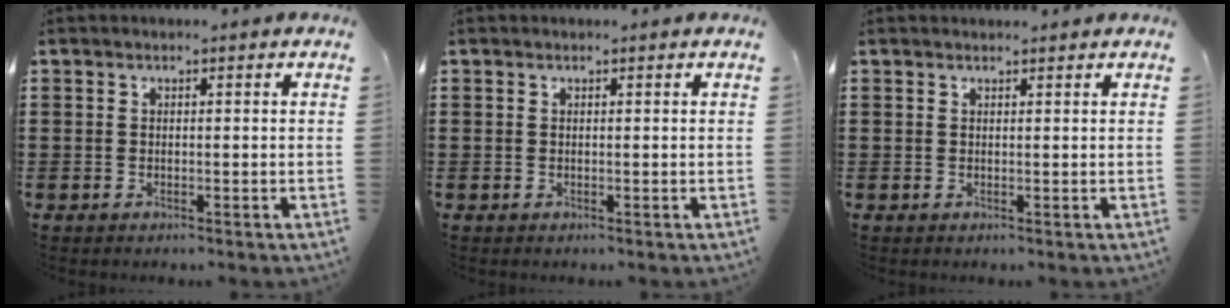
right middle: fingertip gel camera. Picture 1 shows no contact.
{"total": 0.0}
{"total": 0.7, "force": [0.7, 0.1, 0.1], "torque": [0.004, -0.003, 0.011]}